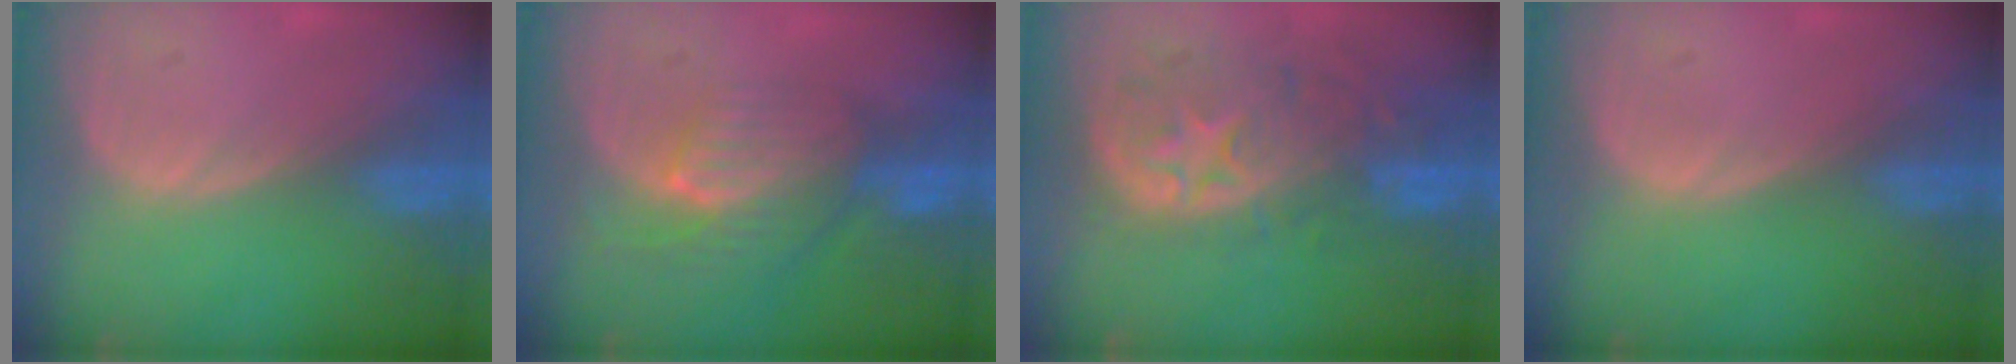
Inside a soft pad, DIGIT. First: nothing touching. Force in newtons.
{"total": 8.1, "press": 7.2, "slide": 3.6}
{"total": 11.1, "press": 9.7, "slide": 5.2}
{"total": 0.0}